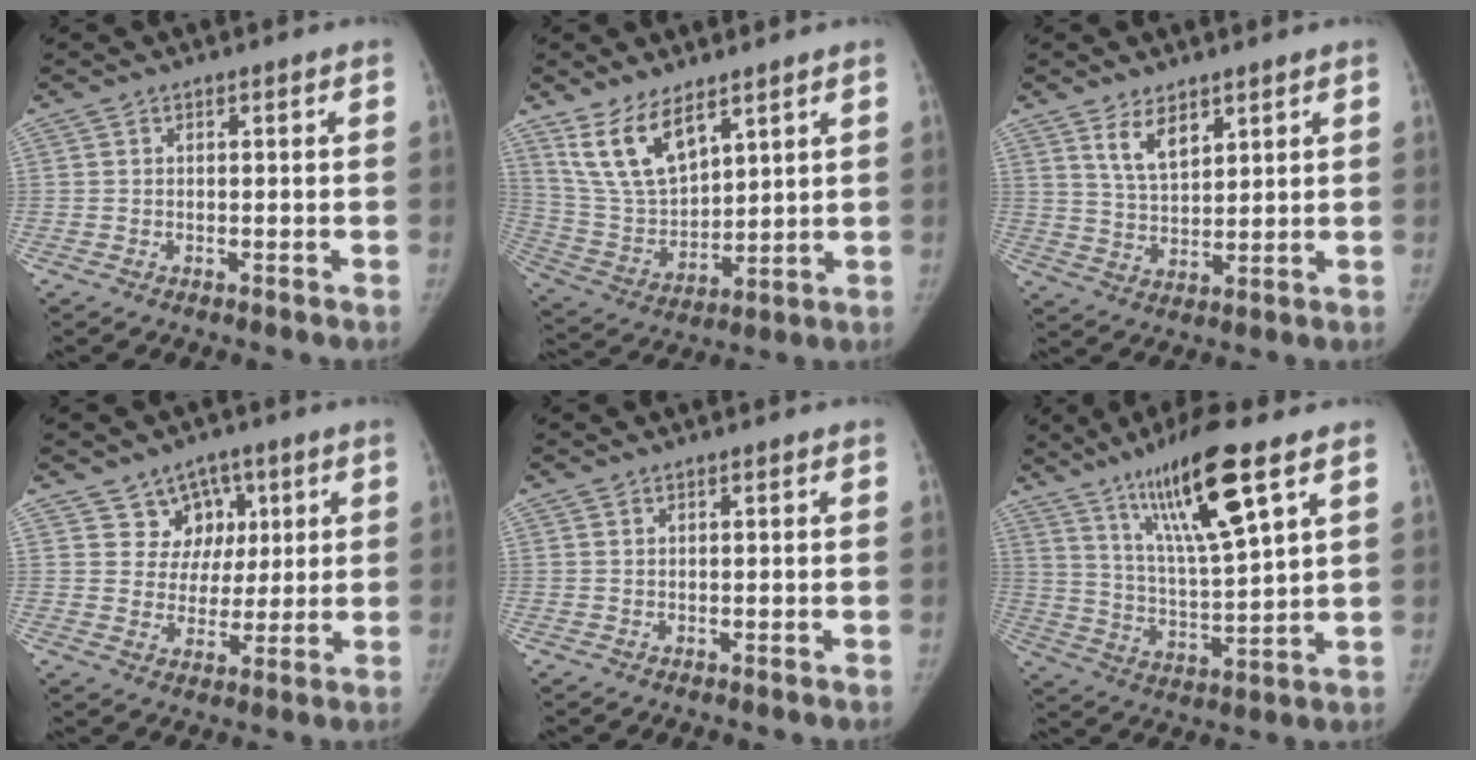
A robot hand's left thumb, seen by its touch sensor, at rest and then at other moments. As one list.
[{"total": 12.7, "force": [8.1, 5.8, 7.9], "torque": [-0.131, -0.038, 0.178]}, {"total": 6.6, "force": [4.1, 3.2, 4.1], "torque": [-0.057, -0.031, 0.083]}, {"total": 7.9, "force": [4.0, 6.6, 1.6], "torque": [0.020, -0.017, 0.068]}, {"total": 0.0}, {"total": 16.8, "force": [9.5, 2.4, 13.6], "torque": [-0.237, -0.046, 0.179]}]